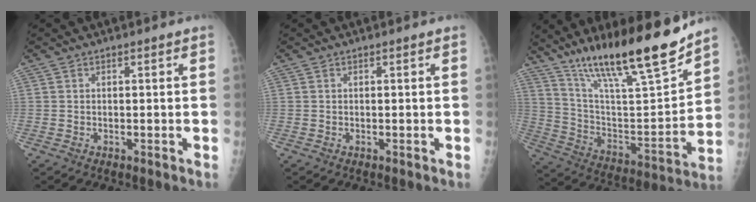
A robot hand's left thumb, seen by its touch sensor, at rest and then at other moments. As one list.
[{"total": 0.0}, {"total": 24.0, "force": [17.8, 3.8, 15.5], "torque": [-0.238, -0.079, 0.310]}]